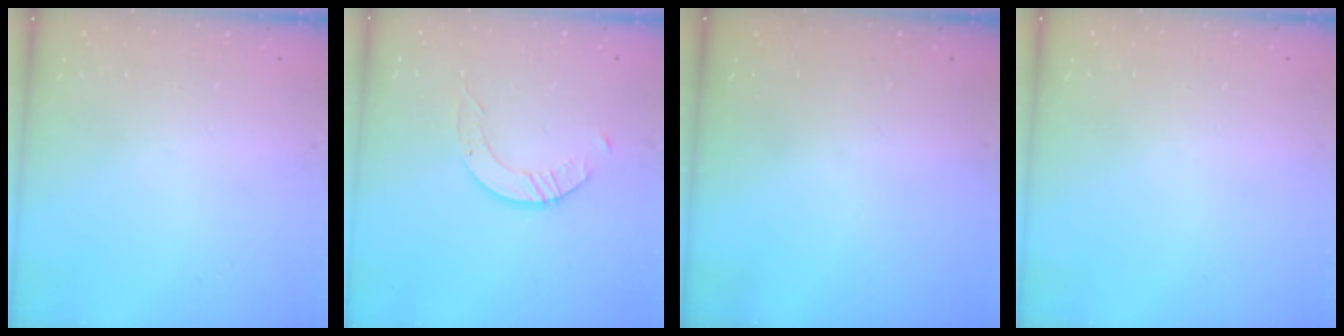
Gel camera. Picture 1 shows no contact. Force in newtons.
{"total": 2.4, "press": 2.4, "slide": 0.3}
{"total": 0.0}
{"total": 0.0}